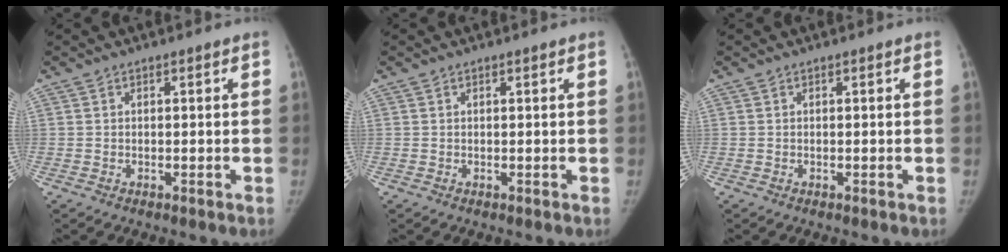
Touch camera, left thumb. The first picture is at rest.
{"total": 0.0}
{"total": 0.0}